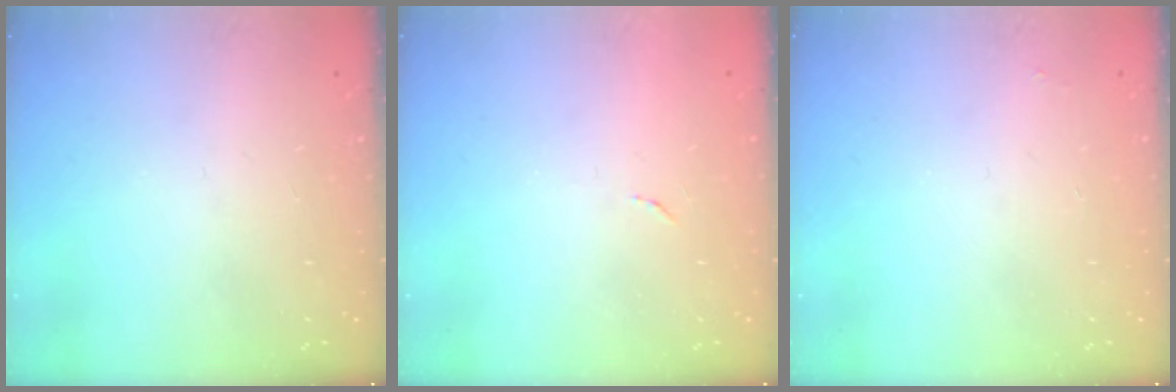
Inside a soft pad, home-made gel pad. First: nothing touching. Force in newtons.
{"total": 4.0, "press": 4.0, "slide": 0.3}
{"total": 1.9, "press": 1.9, "slide": 0.3}